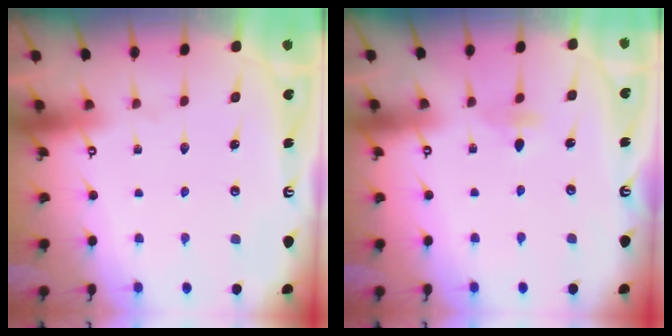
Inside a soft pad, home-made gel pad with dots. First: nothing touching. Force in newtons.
{"total": 3.7, "press": 3.6, "slide": 0.8}